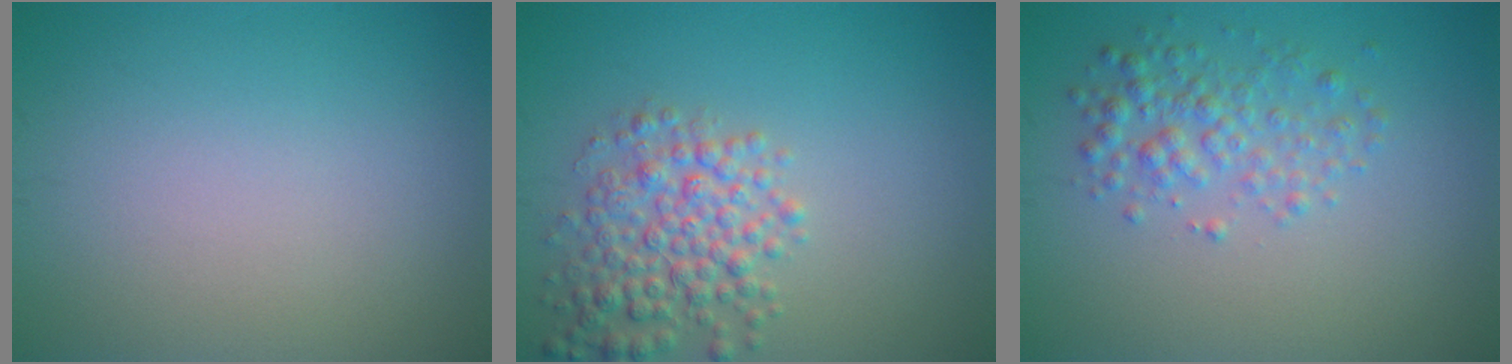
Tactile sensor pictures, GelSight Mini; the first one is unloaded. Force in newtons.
{"total": 4.5, "press": 4.5, "slide": 0.1}
{"total": 3.0, "press": 3.0, "slide": 0.1}